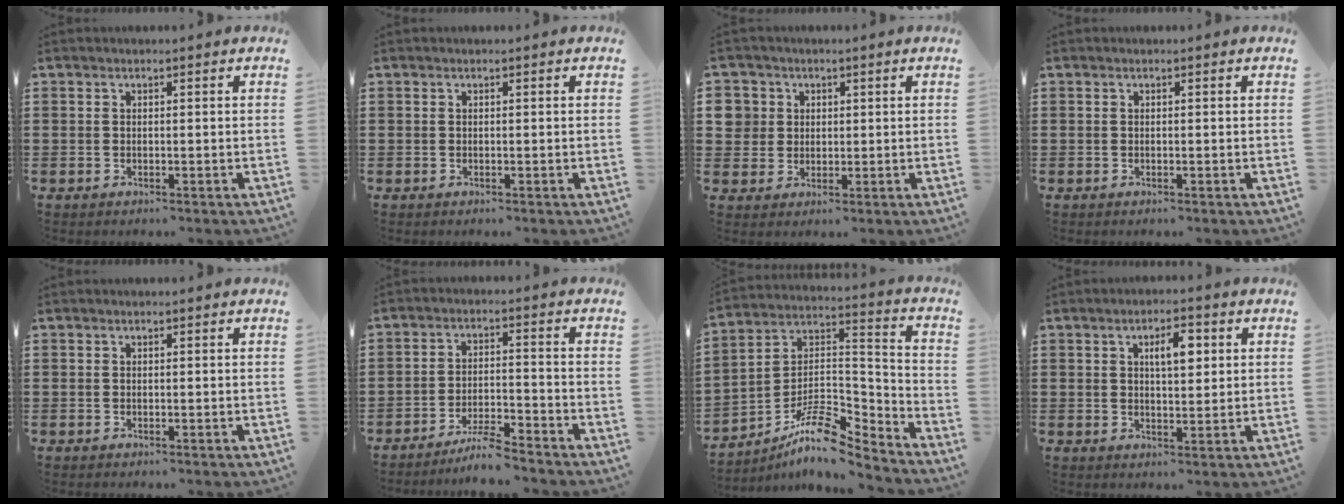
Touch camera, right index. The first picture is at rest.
{"total": 0.0}
{"total": 4.4, "force": [1.2, 4.2, 0.5], "torque": [-0.031, 0.016, 0.022]}
{"total": 0.0}
{"total": 0.0}
{"total": 5.0, "force": [-4.7, -0.2, 1.8], "torque": [-0.041, -0.005, -0.093]}
{"total": 10.4, "force": [-8.0, 3.4, 5.7], "torque": [-0.119, 0.013, -0.157]}
{"total": 4.5, "force": [1.5, 1.6, 3.9], "torque": [-0.065, 0.005, 0.019]}